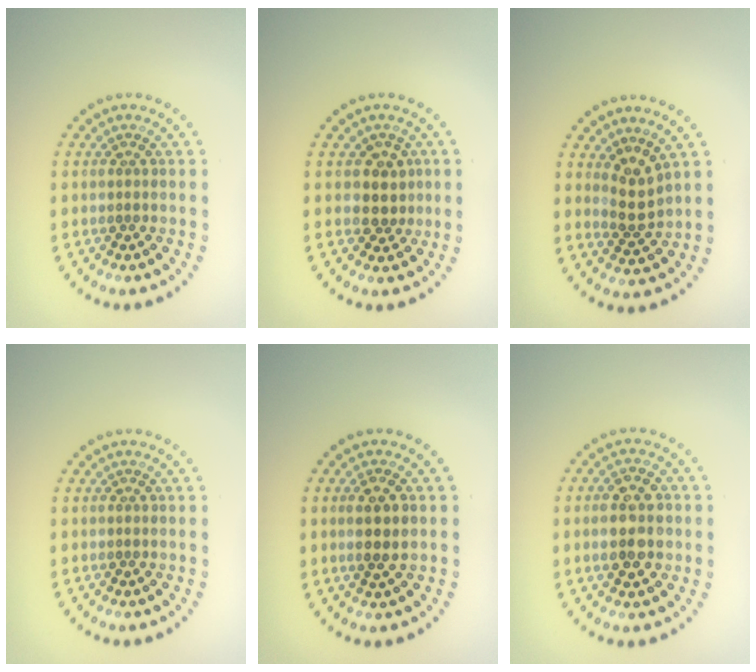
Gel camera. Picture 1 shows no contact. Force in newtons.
{"total": 2.4, "press": 2.2, "slide": 1.2}
{"total": 2.3, "press": 1.9, "slide": 1.3}
{"total": 0.0}
{"total": 2.1, "press": 2.0, "slide": 0.7}
{"total": 4.3, "press": 4.3, "slide": 0.4}